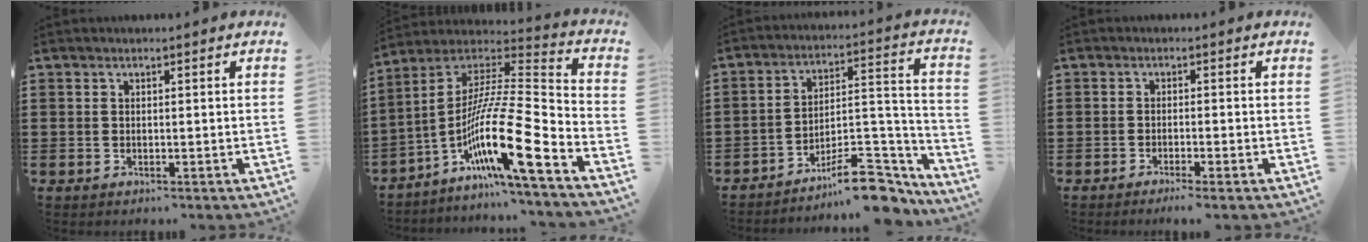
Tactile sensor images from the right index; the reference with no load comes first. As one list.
[{"total": 16.2, "force": [-7.9, 2.1, 14.0], "torque": [-0.264, -0.015, -0.149]}, {"total": 12.0, "force": [-9.6, 3.3, 6.4], "torque": [-0.073, 0.046, -0.176]}, {"total": 1.4, "force": [-1.1, -0.2, 0.8], "torque": [-0.014, -0.003, -0.021]}]